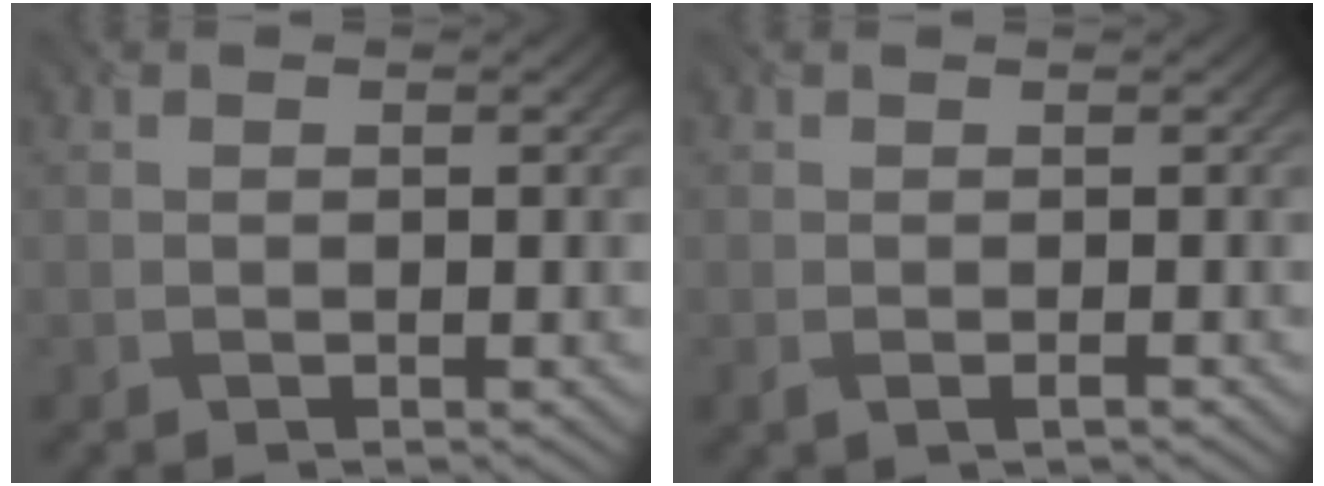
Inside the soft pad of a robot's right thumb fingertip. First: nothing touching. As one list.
[{"total": 1.2, "force": [-0.3, 0.3, 1.1], "torque": [-0.024, -0.002, -0.007]}]